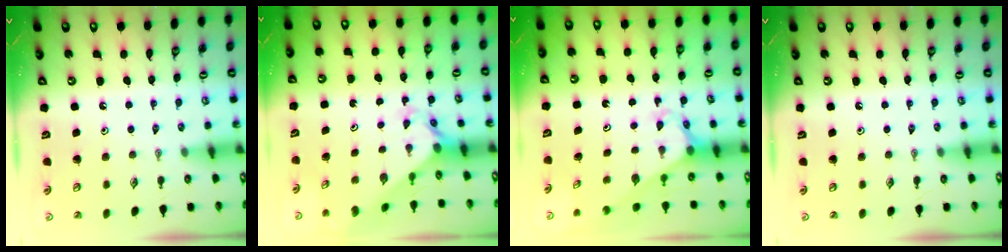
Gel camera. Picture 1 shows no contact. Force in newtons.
{"total": 2.5, "press": 2.5, "slide": 0.3}
{"total": 2.8, "press": 2.8, "slide": 0.2}
{"total": 0.0}